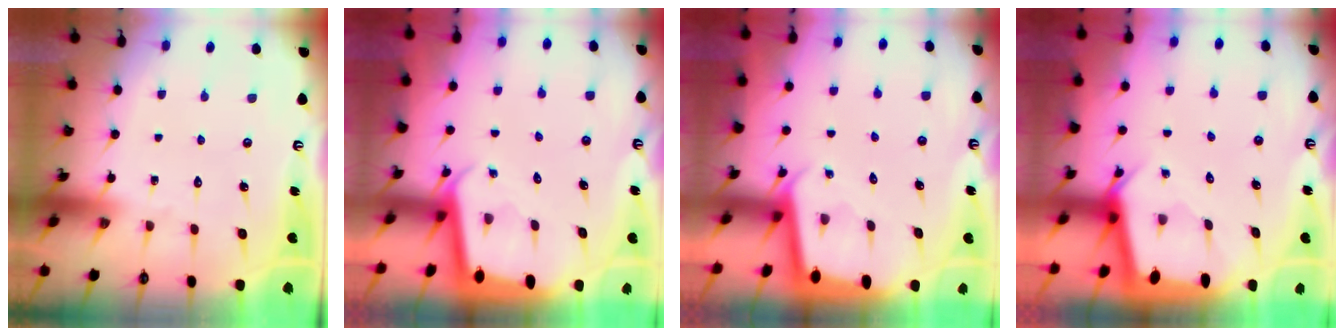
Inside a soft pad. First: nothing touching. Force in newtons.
{"total": 2.7, "press": 2.7, "slide": 0.2}
{"total": 1.9, "press": 1.9, "slide": 0.1}
{"total": 2.6, "press": 2.6, "slide": 0.2}